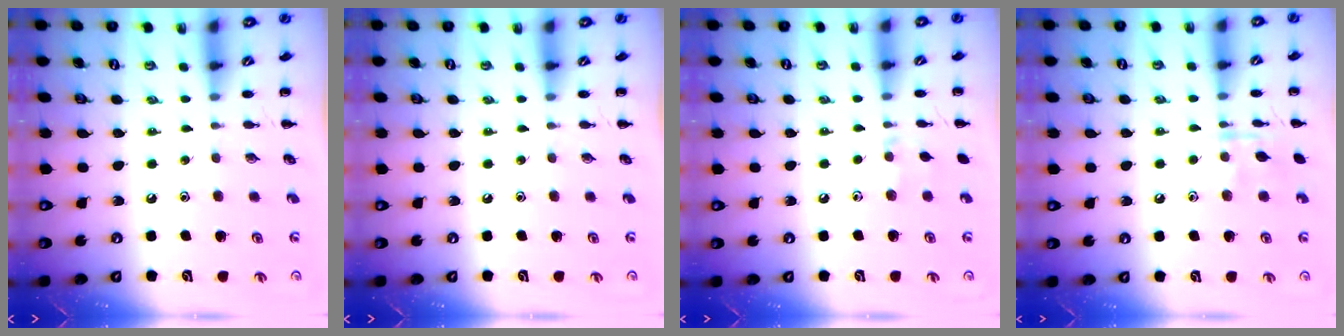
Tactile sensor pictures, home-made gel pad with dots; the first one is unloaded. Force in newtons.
{"total": 0.0}
{"total": 2.9, "press": 2.7, "slide": 1.1}
{"total": 7.4, "press": 7.3, "slide": 0.8}